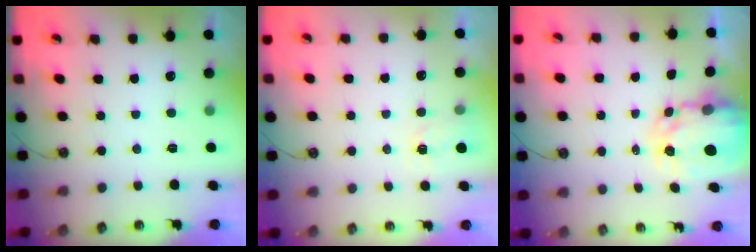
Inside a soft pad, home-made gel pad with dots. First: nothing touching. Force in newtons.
{"total": 2.9, "press": 2.9, "slide": 0.5}
{"total": 5.5, "press": 5.5, "slide": 0.3}